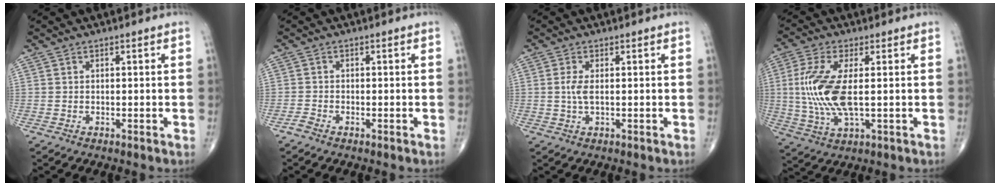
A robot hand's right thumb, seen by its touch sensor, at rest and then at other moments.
{"total": 1.3, "force": [-1.0, 0.4, 0.6], "torque": [-0.018, 0.000, -0.024]}
{"total": 2.6, "force": [0.1, 0.9, 2.4], "torque": [-0.062, -0.001, 0.003]}
{"total": 12.3, "force": [0.6, 4.5, 11.4], "torque": [-0.268, -0.008, 0.014]}